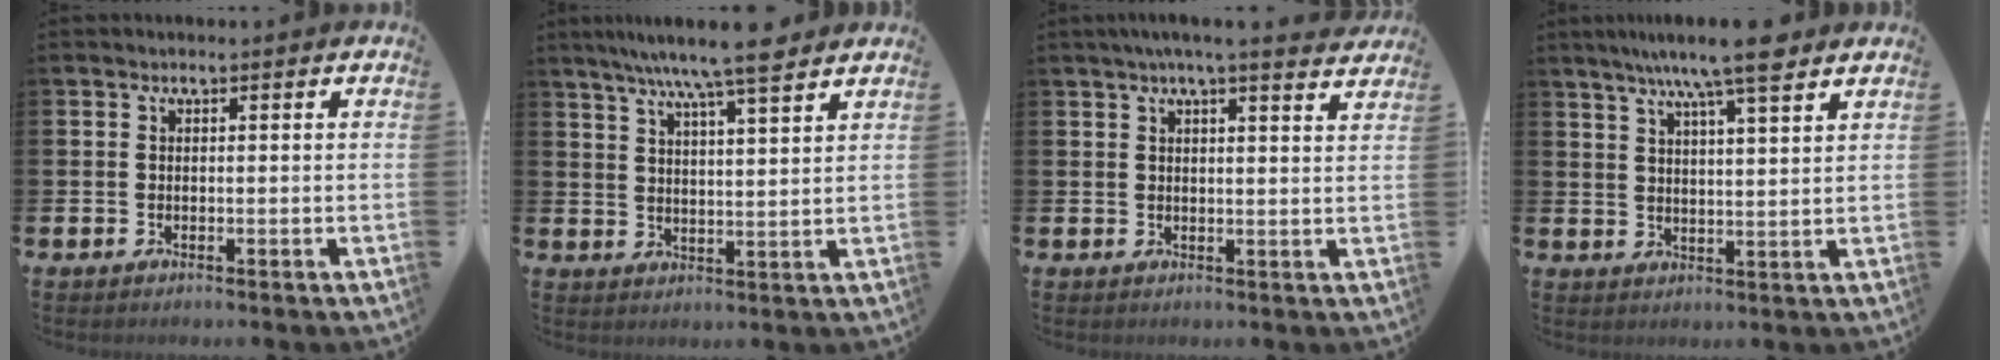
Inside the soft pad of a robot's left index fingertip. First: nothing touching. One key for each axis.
{"total": 8.3, "fx": 7.3, "fy": 0.4, "fz": 3.9, "tx": -0.087, "ty": -0.028, "tz": 0.127}
{"total": 4.1, "fx": 3.7, "fy": -0.5, "fz": 1.7, "tx": -0.035, "ty": -0.016, "tz": 0.063}
{"total": 8.8, "fx": 7.4, "fy": 0.9, "fz": 4.6, "tx": -0.091, "ty": -0.027, "tz": 0.128}